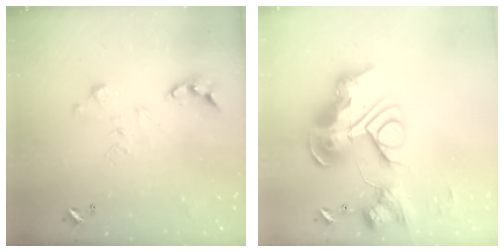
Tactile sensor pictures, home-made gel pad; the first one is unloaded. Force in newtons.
{"total": 0.9, "press": 0.9, "slide": 0.0}